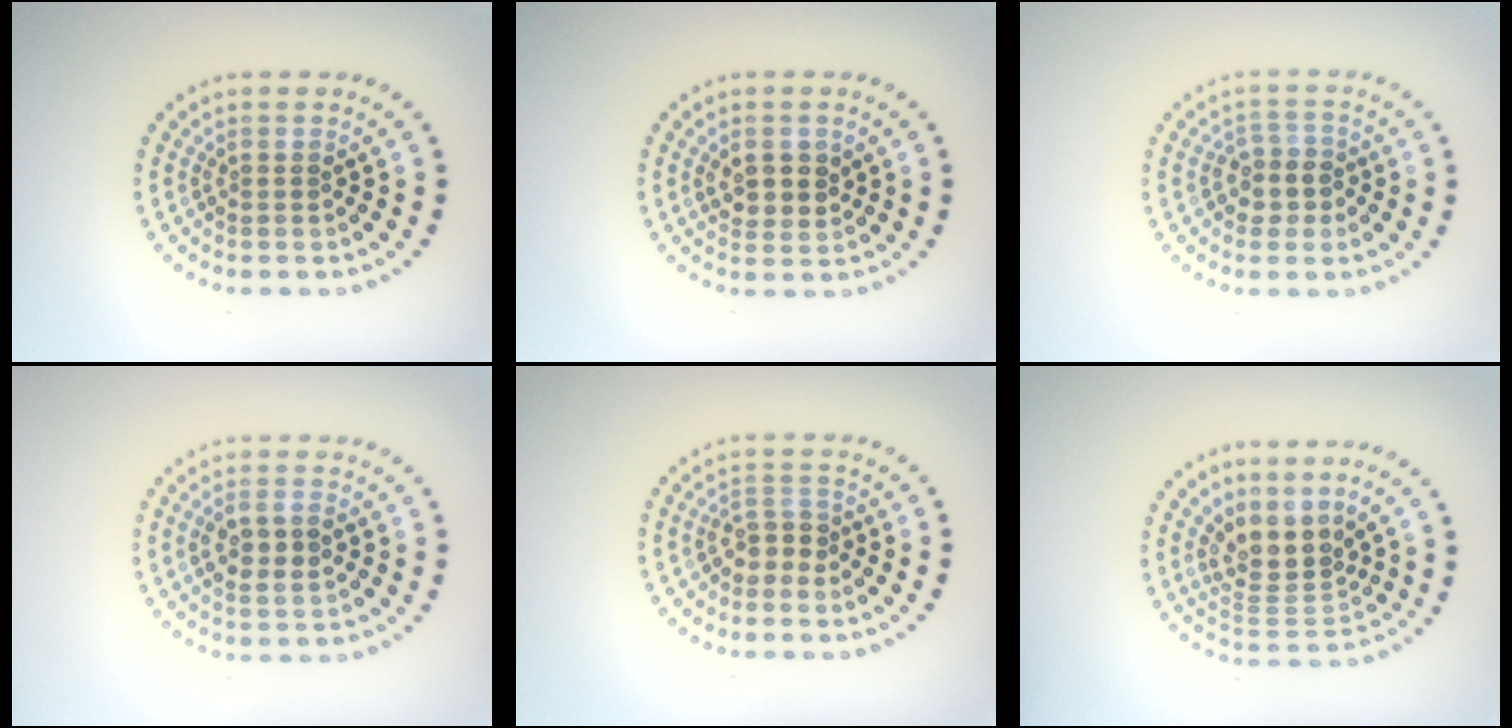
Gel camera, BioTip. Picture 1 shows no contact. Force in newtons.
{"total": 2.8, "press": 2.7, "slide": 0.7}
{"total": 2.5, "press": 2.2, "slide": 1.0}
{"total": 3.0, "press": 2.9, "slide": 0.6}
{"total": 2.0, "press": 1.7, "slide": 1.1}
{"total": 3.9, "press": 3.0, "slide": 2.5}